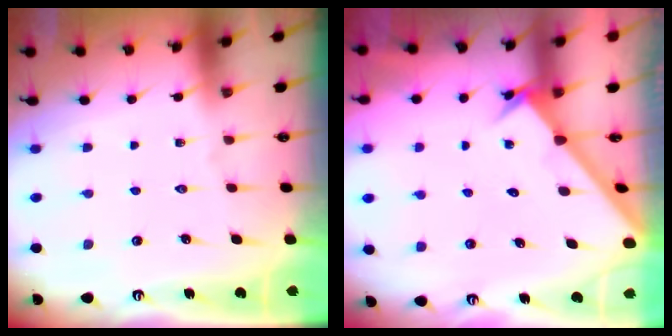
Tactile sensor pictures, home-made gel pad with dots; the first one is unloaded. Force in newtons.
{"total": 2.0, "press": 2.0, "slide": 0.2}